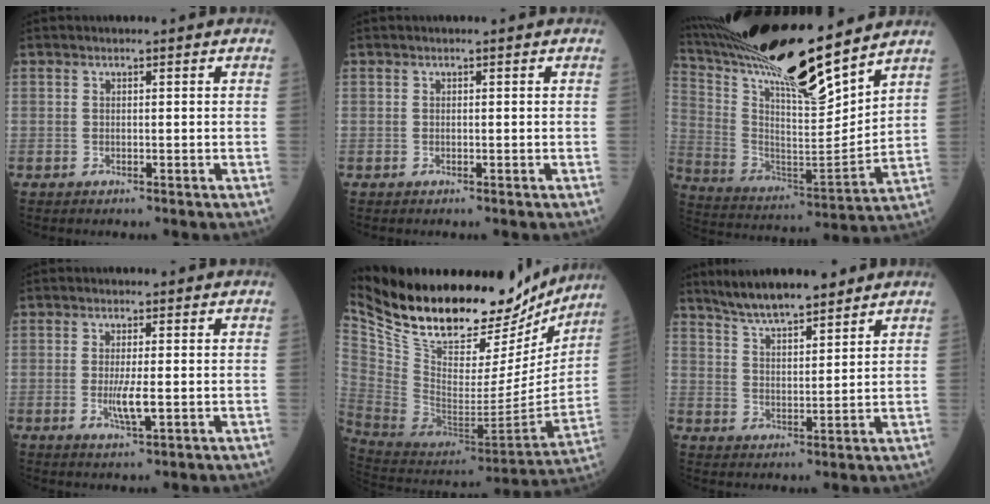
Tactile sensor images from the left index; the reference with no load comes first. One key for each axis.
{"total": 0.0}
{"total": 21.6, "fx": 18.3, "fy": 1.5, "fz": 11.5, "tx": -0.215, "ty": -0.010, "tz": 0.326}
{"total": 3.5, "fx": -0.6, "fy": 0.6, "fz": 3.4, "tx": -0.071, "ty": -0.010, "tz": -0.007}
{"total": 31.5, "fx": 26.5, "fy": 9.8, "fz": 14.0, "tx": -0.252, "ty": -0.033, "tz": 0.393}
{"total": 9.4, "fx": 8.1, "fy": 1.6, "fz": 4.6, "tx": -0.085, "ty": 0.012, "tz": 0.148}